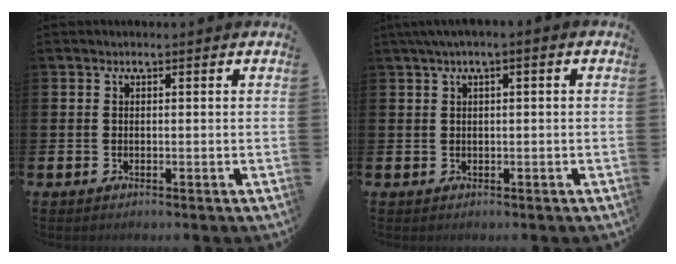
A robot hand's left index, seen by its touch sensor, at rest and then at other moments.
{"total": 1.4, "force": [0.3, 0.0, 1.3], "torque": [-0.030, 0.004, 0.007]}